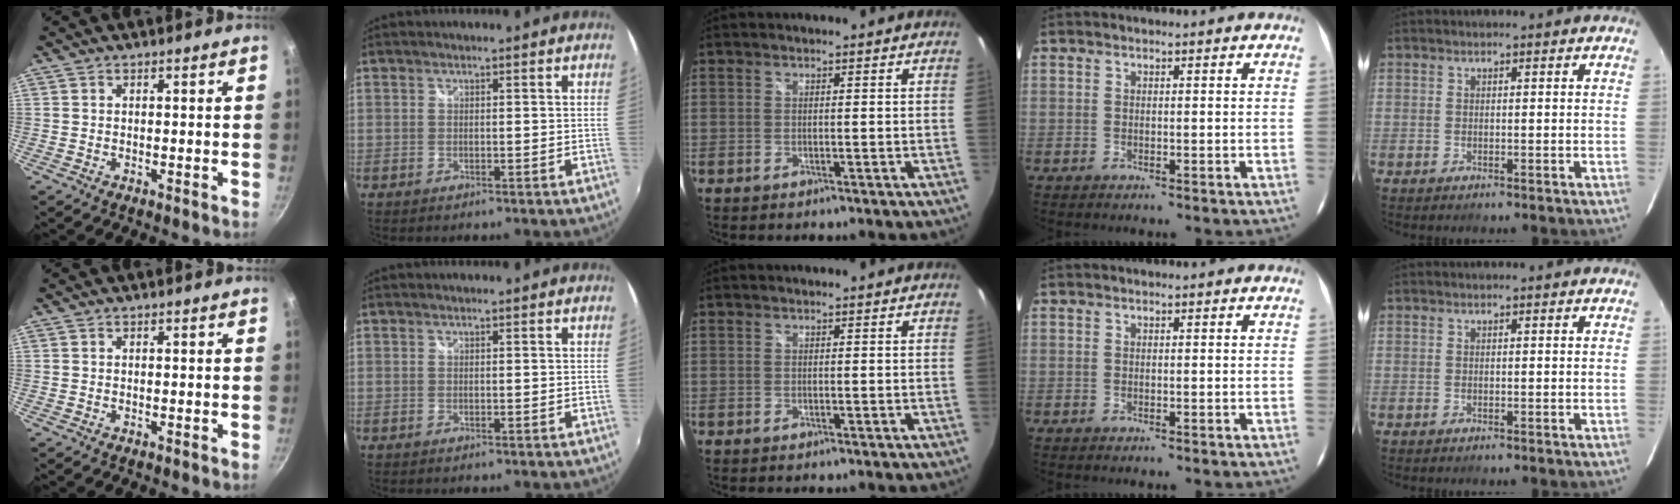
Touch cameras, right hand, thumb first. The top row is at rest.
{}